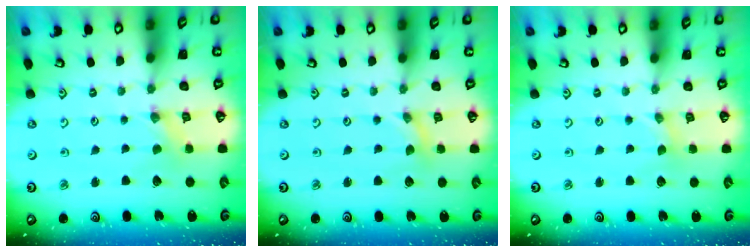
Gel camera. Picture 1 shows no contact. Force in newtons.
{"total": 0.0}
{"total": 0.0}